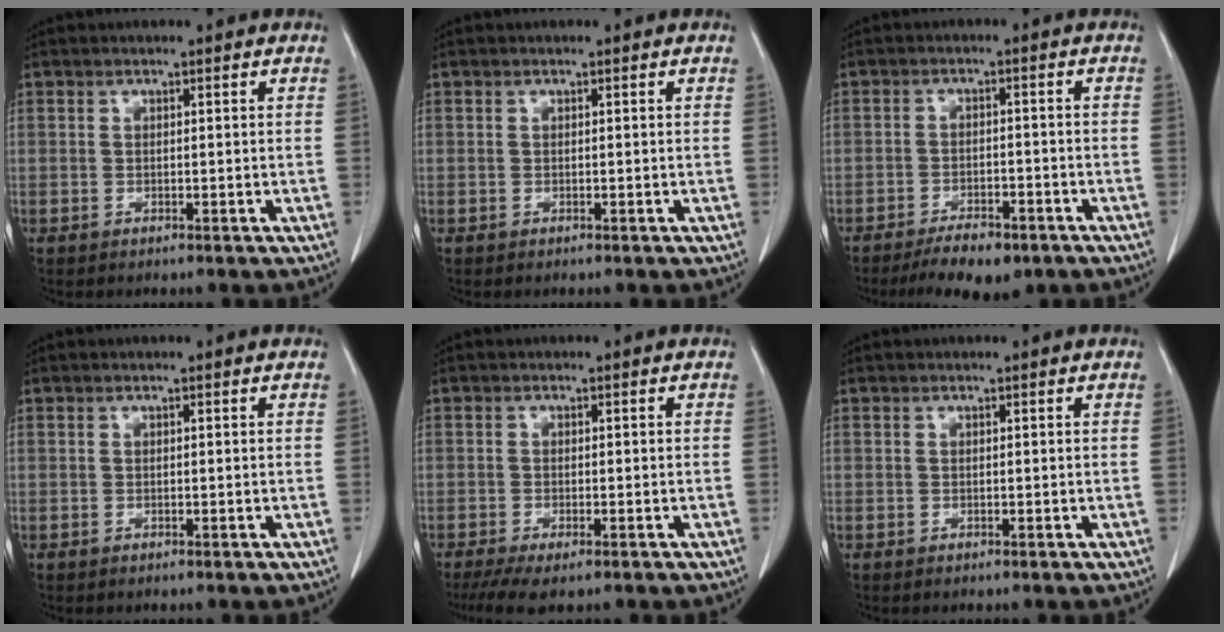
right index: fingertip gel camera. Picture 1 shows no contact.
{"total": 0.0}
{"total": 7.5, "force": [-5.6, 2.6, 4.3], "torque": [-0.066, -0.006, -0.086]}
{"total": 0.0}
{"total": 5.6, "force": [-3.9, 1.4, 3.7], "torque": [-0.061, -0.015, -0.061]}
{"total": 0.0}